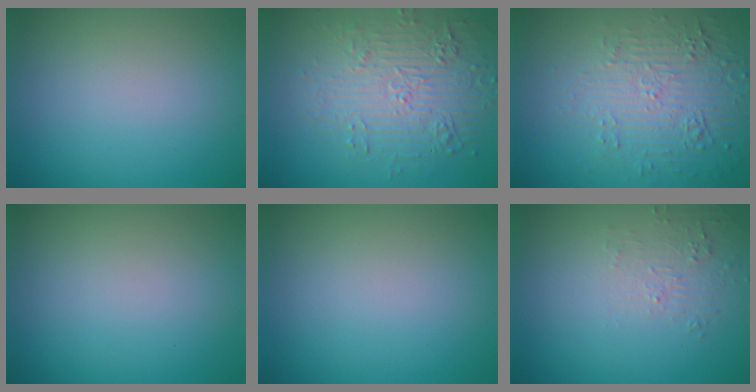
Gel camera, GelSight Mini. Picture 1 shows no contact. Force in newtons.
{"total": 4.8, "press": 4.1, "slide": 2.4}
{"total": 5.5, "press": 3.6, "slide": 4.1}
{"total": 0.0}
{"total": 0.0}
{"total": 1.6, "press": 0.4, "slide": 1.6}